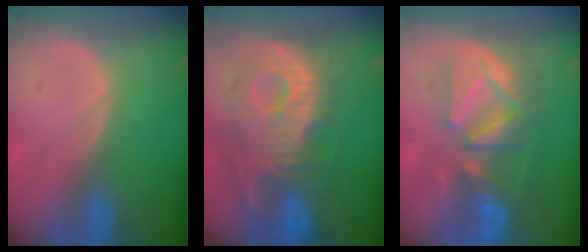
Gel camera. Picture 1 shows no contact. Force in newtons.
{"total": 12.0, "press": 10.8, "slide": 5.3}
{"total": 8.9, "press": 8.8, "slide": 1.0}